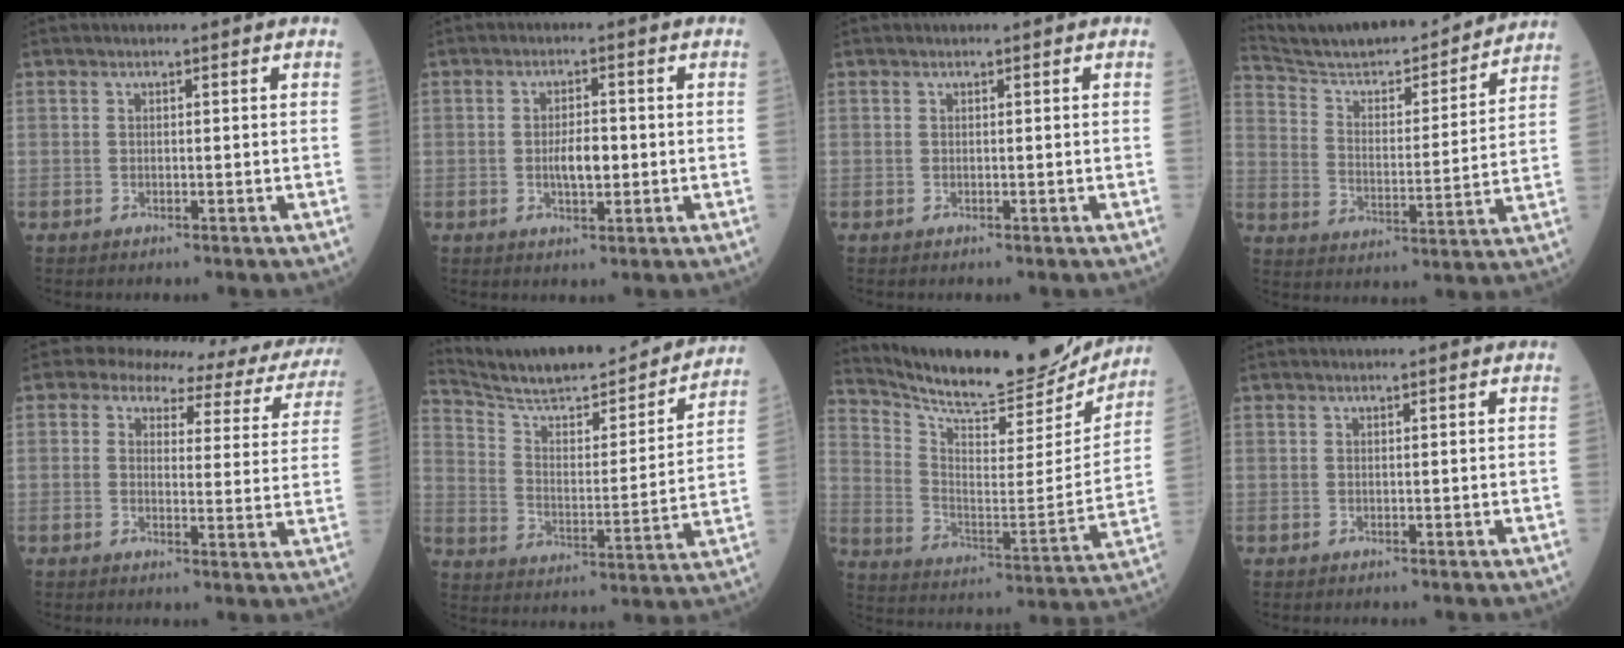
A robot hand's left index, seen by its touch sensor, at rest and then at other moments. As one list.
[{"total": 3.9, "force": [-0.4, 1.5, 3.6], "torque": [-0.066, 0.000, -0.007]}, {"total": 0.0}, {"total": 21.3, "force": [19.8, 2.6, 7.4], "torque": [-0.121, -0.009, 0.292]}, {"total": 12.7, "force": [11.7, 4.2, 2.6], "torque": [-0.007, -0.029, 0.101]}, {"total": 24.3, "force": [22.1, 3.4, 9.5], "torque": [-0.151, -0.029, 0.311]}, {"total": 23.1, "force": [21.4, 4.0, 7.7], "torque": [-0.135, -0.052, 0.308]}, {"total": 1.2, "force": [1.1, -0.1, 0.3], "torque": [-0.009, 0.008, 0.018]}]